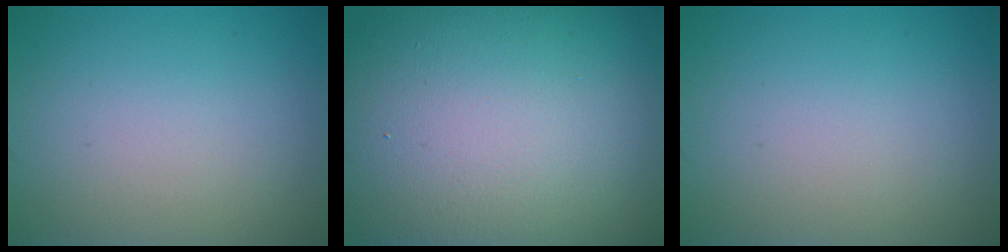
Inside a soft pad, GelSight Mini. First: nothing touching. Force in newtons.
{"total": 20.1, "press": 20.1, "slide": 1.0}
{"total": 0.0}